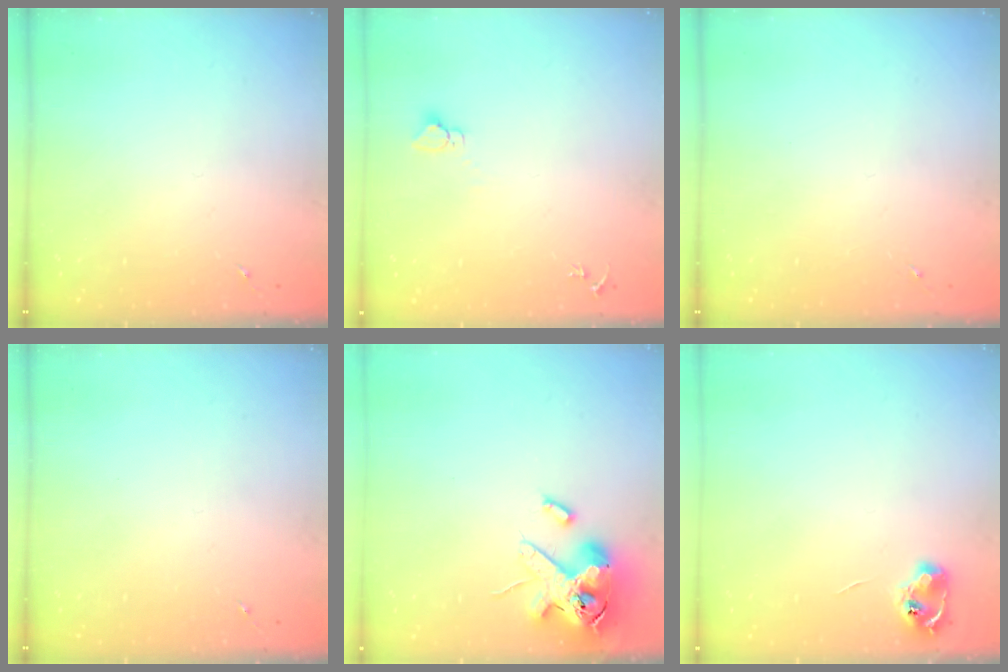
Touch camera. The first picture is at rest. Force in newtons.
{"total": 2.8, "press": 2.8, "slide": 0.2}
{"total": 0.0}
{"total": 0.0}
{"total": 15.3, "press": 15.1, "slide": 2.6}
{"total": 6.0, "press": 6.0, "slide": 0.7}